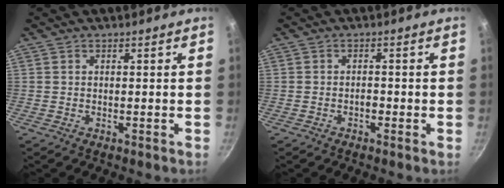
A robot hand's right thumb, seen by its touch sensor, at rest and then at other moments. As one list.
[{"total": 1.1, "force": [-0.6, 0.5, 0.7], "torque": [-0.012, 0.005, -0.014]}]